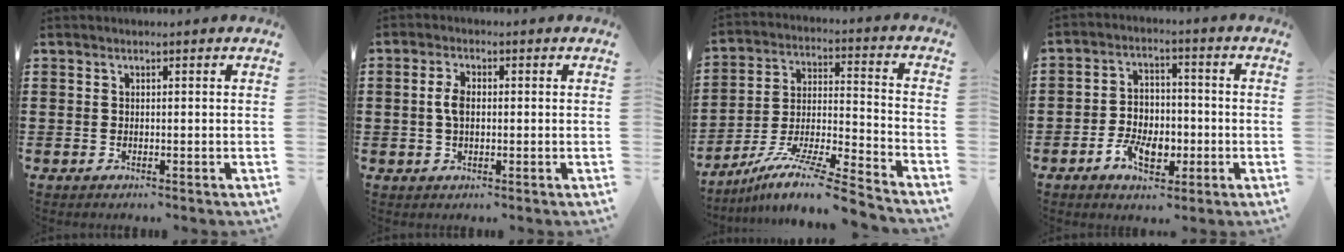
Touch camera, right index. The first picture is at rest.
{"total": 3.5, "force": [0.2, 1.8, 3.0], "torque": [-0.068, 0.005, -0.001]}
{"total": 11.1, "force": [-9.3, 0.3, 6.0], "torque": [-0.105, 0.013, -0.183]}
{"total": 6.7, "force": [-2.5, 4.3, 4.4], "torque": [-0.083, 0.003, -0.045]}